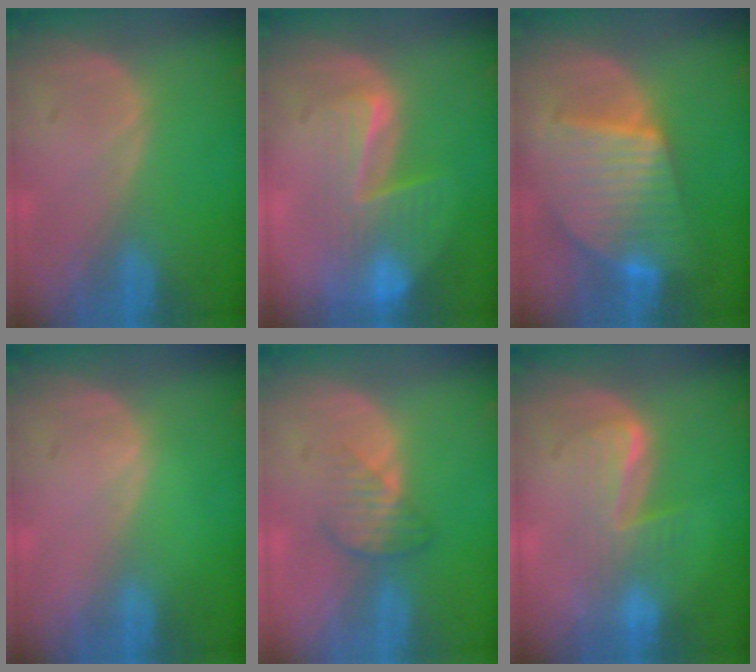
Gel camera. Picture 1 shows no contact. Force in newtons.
{"total": 8.4, "press": 7.2, "slide": 4.3}
{"total": 9.3, "press": 9.3, "slide": 0.6}
{"total": 0.0}
{"total": 3.6, "press": 3.1, "slide": 1.7}
{"total": 4.5, "press": 4.5, "slide": 0.5}